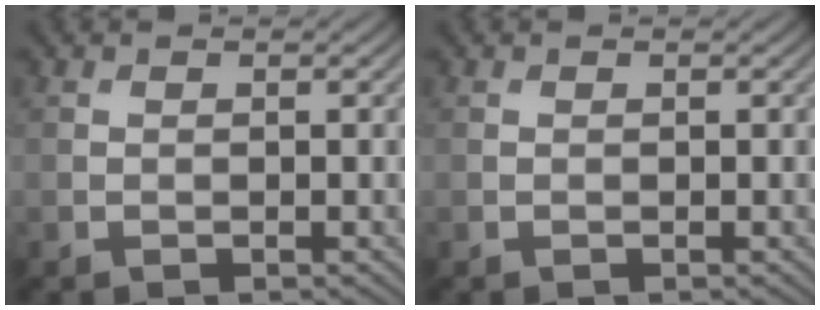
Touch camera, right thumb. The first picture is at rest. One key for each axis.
{"total": 0.0}